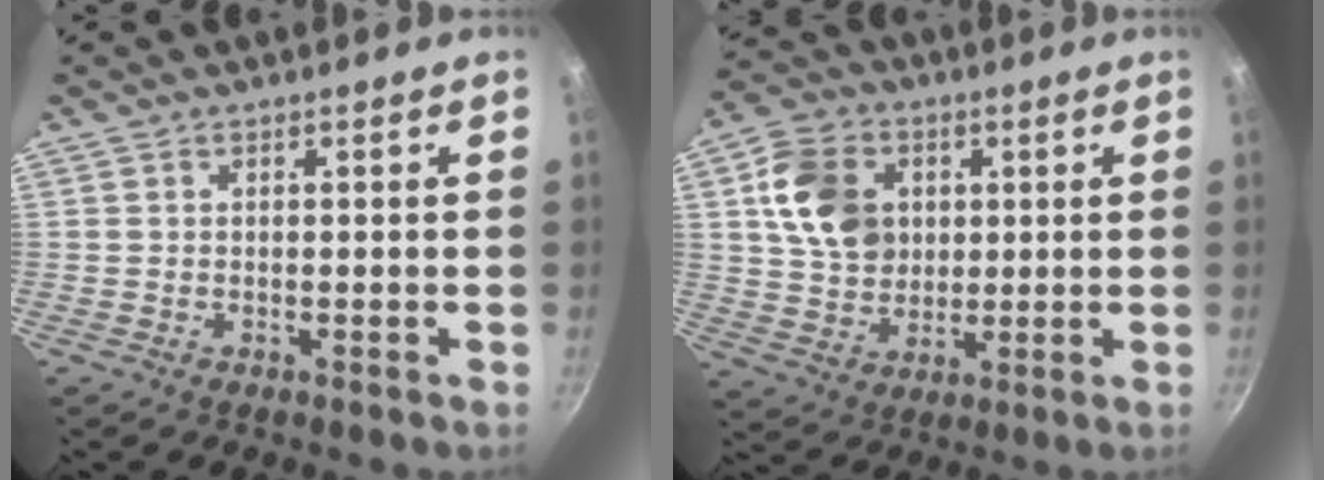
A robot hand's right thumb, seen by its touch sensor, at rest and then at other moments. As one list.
[{"total": 13.3, "force": [3.4, 10.5, 7.4], "torque": [-0.109, -0.003, 0.061]}]